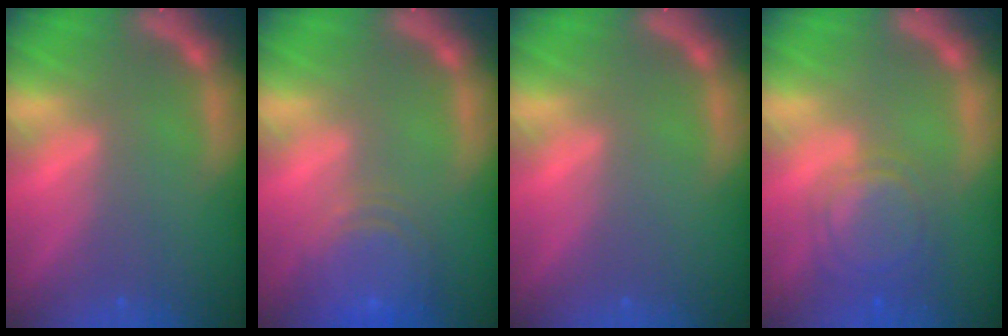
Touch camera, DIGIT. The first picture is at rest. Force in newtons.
{"total": 6.9}
{"total": 0.0}
{"total": 5.6}